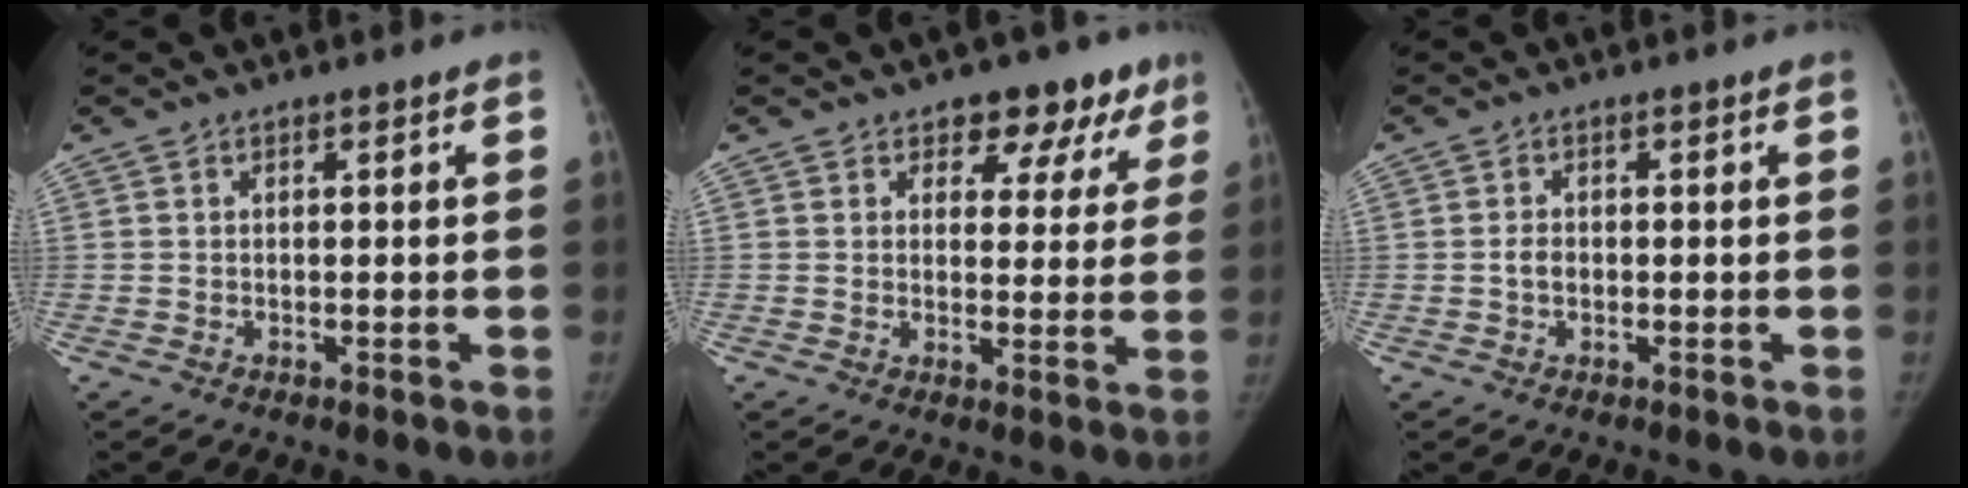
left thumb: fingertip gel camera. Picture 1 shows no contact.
{"total": 8.8, "force": [5.6, 5.7, 3.9], "torque": [0.005, -0.020, 0.062]}
{"total": 1.7, "force": [-0.4, 1.3, 1.0], "torque": [-0.012, 0.005, -0.008]}